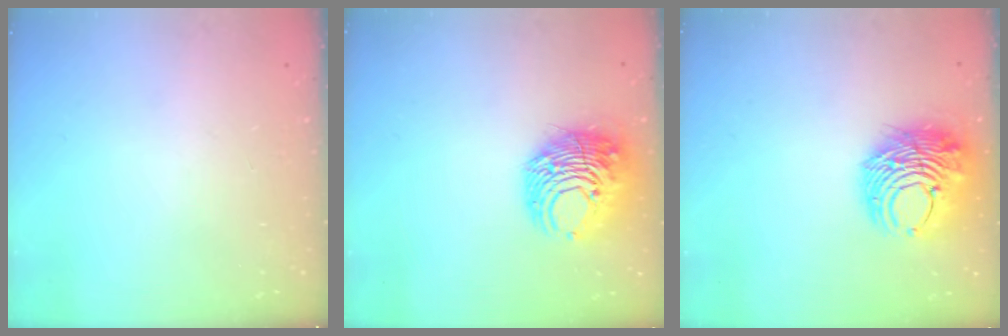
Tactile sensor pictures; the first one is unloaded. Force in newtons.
{"total": 13.3, "press": 13.1, "slide": 1.8}
{"total": 11.4, "press": 11.4, "slide": 1.3}